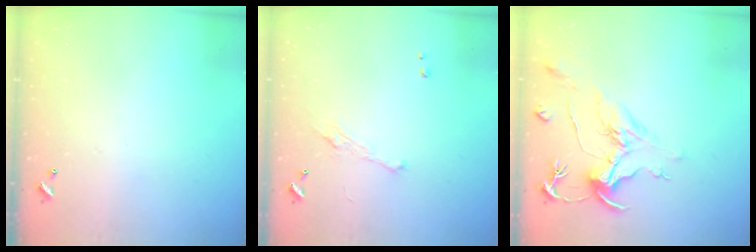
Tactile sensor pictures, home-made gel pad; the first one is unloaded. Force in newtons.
{"total": 2.3, "press": 2.1, "slide": 0.8}
{"total": 2.2, "press": 1.7, "slide": 1.4}